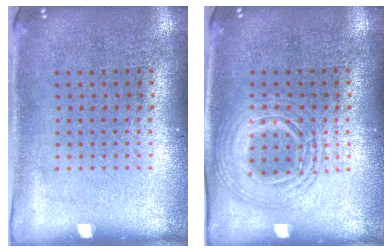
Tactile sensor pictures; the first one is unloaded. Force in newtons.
{"total": 1.7, "press": 1.7, "slide": 0.1}